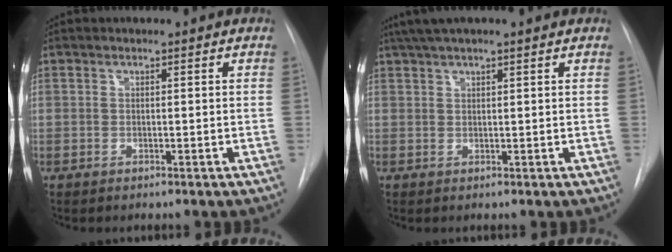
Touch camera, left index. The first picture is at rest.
{"total": 6.1, "force": [4.9, 0.1, 3.7], "torque": [-0.062, 0.039, 0.082]}